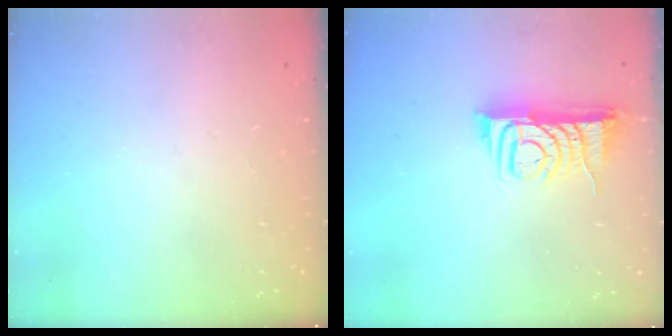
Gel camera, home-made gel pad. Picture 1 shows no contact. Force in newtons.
{"total": 8.0, "press": 8.0, "slide": 0.4}